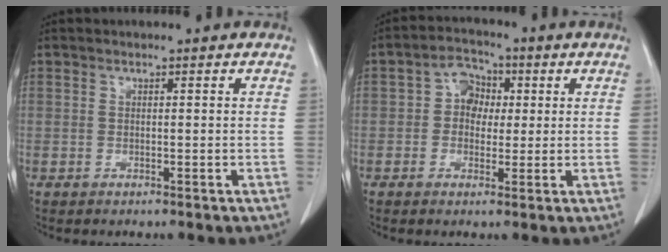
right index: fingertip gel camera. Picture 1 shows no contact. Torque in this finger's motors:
{"motor_torque": [0.65, 0.05, 0.13, 0.02]}